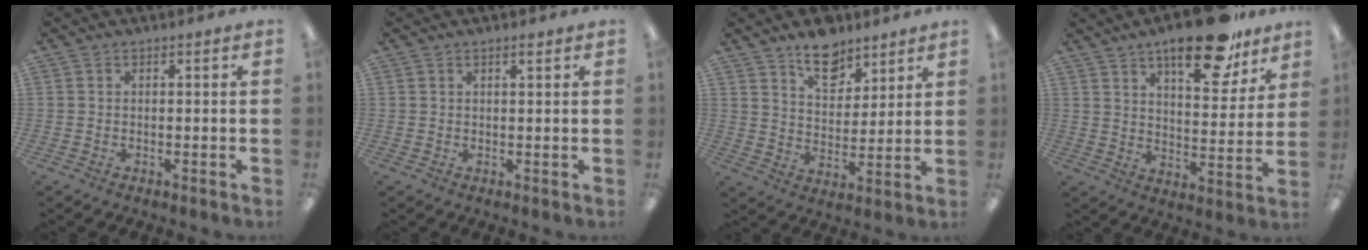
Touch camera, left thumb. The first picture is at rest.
{"total": 1.1, "force": [0.9, 0.2, 0.7], "torque": [-0.014, 0.000, 0.015]}
{"total": 5.8, "force": [4.5, 3.1, 2.0], "torque": [-0.019, -0.025, 0.078]}
{"total": 17.5, "force": [12.3, 6.4, 10.7], "torque": [-0.148, -0.066, 0.201]}